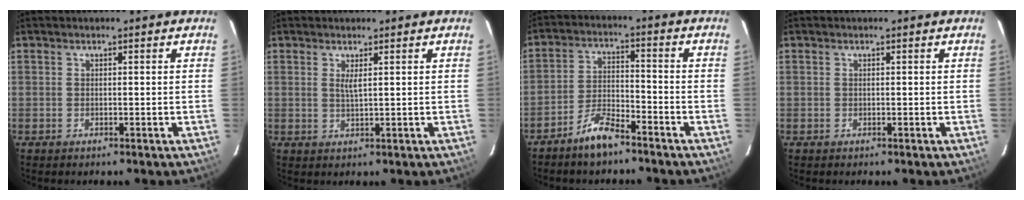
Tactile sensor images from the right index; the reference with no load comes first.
{"total": 1.8, "force": [0.7, 0.2, 1.6], "torque": [-0.029, -0.002, 0.012]}
{"total": 6.6, "force": [-5.5, 1.6, 3.3], "torque": [-0.076, 0.008, -0.103]}
{"total": 0.0}